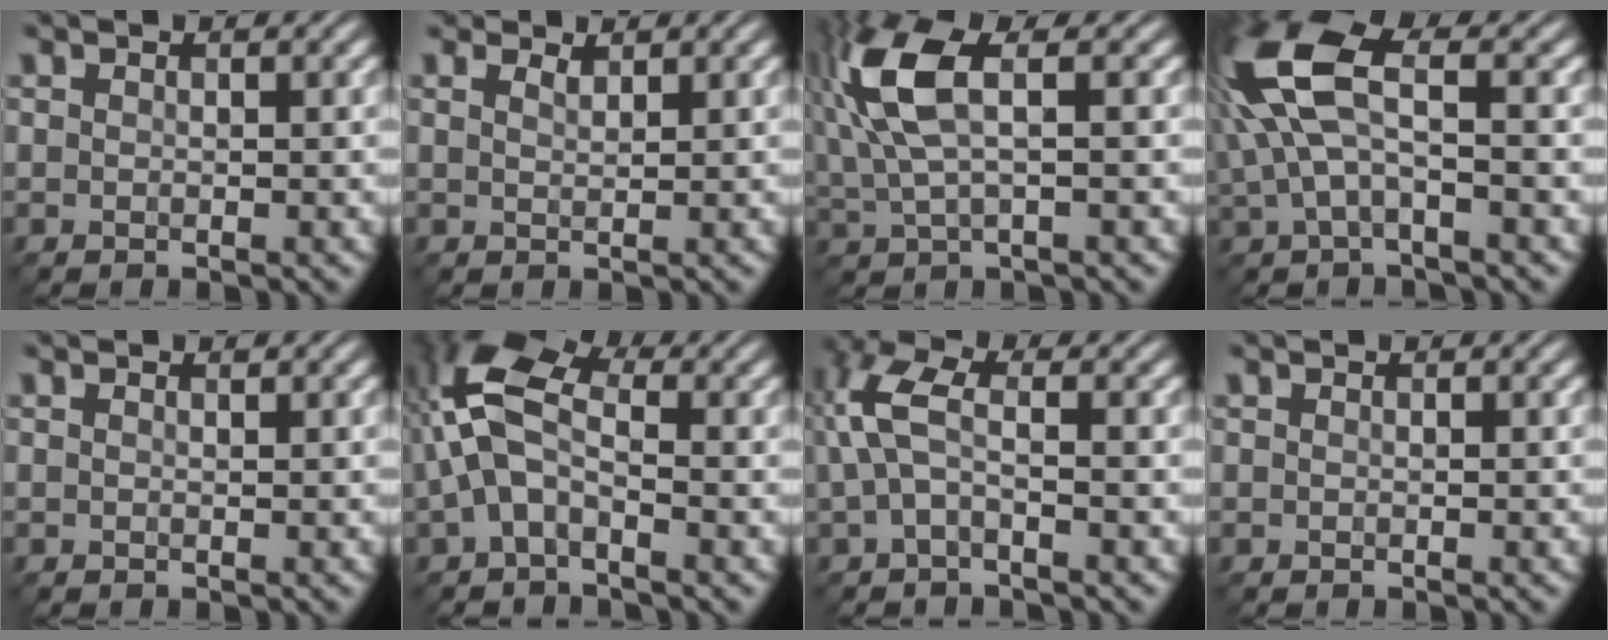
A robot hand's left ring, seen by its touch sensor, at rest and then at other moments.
{"total": 1.5, "force": [1.2, 0.5, 0.6], "torque": [-0.007, -0.001, 0.011]}
{"total": 7.4, "force": [1.9, 2.8, 6.6], "torque": [-0.163, 0.016, 0.036]}
{"total": 7.7, "force": [1.3, 3.5, 6.7], "torque": [-0.160, 0.018, 0.017]}
{"total": 0.0}
{"total": 6.1, "force": [-0.3, 3.3, 5.2], "torque": [-0.117, 0.025, -0.022]}
{"total": 4.1, "force": [0.3, 1.8, 3.7], "torque": [-0.096, 0.013, -0.001]}
{"total": 0.0}